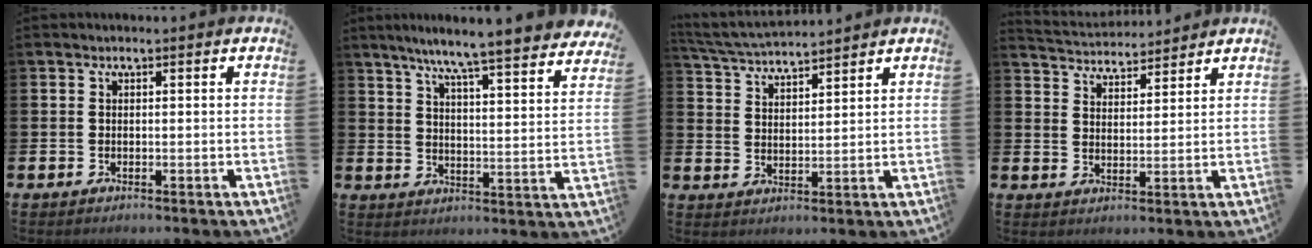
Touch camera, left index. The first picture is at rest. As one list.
[{"total": 7.4, "force": [6.8, -0.2, 3.0], "torque": [-0.078, -0.052, 0.113]}, {"total": 4.8, "force": [4.8, 0.4, 0.7], "torque": [-0.031, -0.026, 0.084]}, {"total": 4.2, "force": [4.2, 0.7, -0.3], "torque": [-0.011, -0.027, 0.074]}]